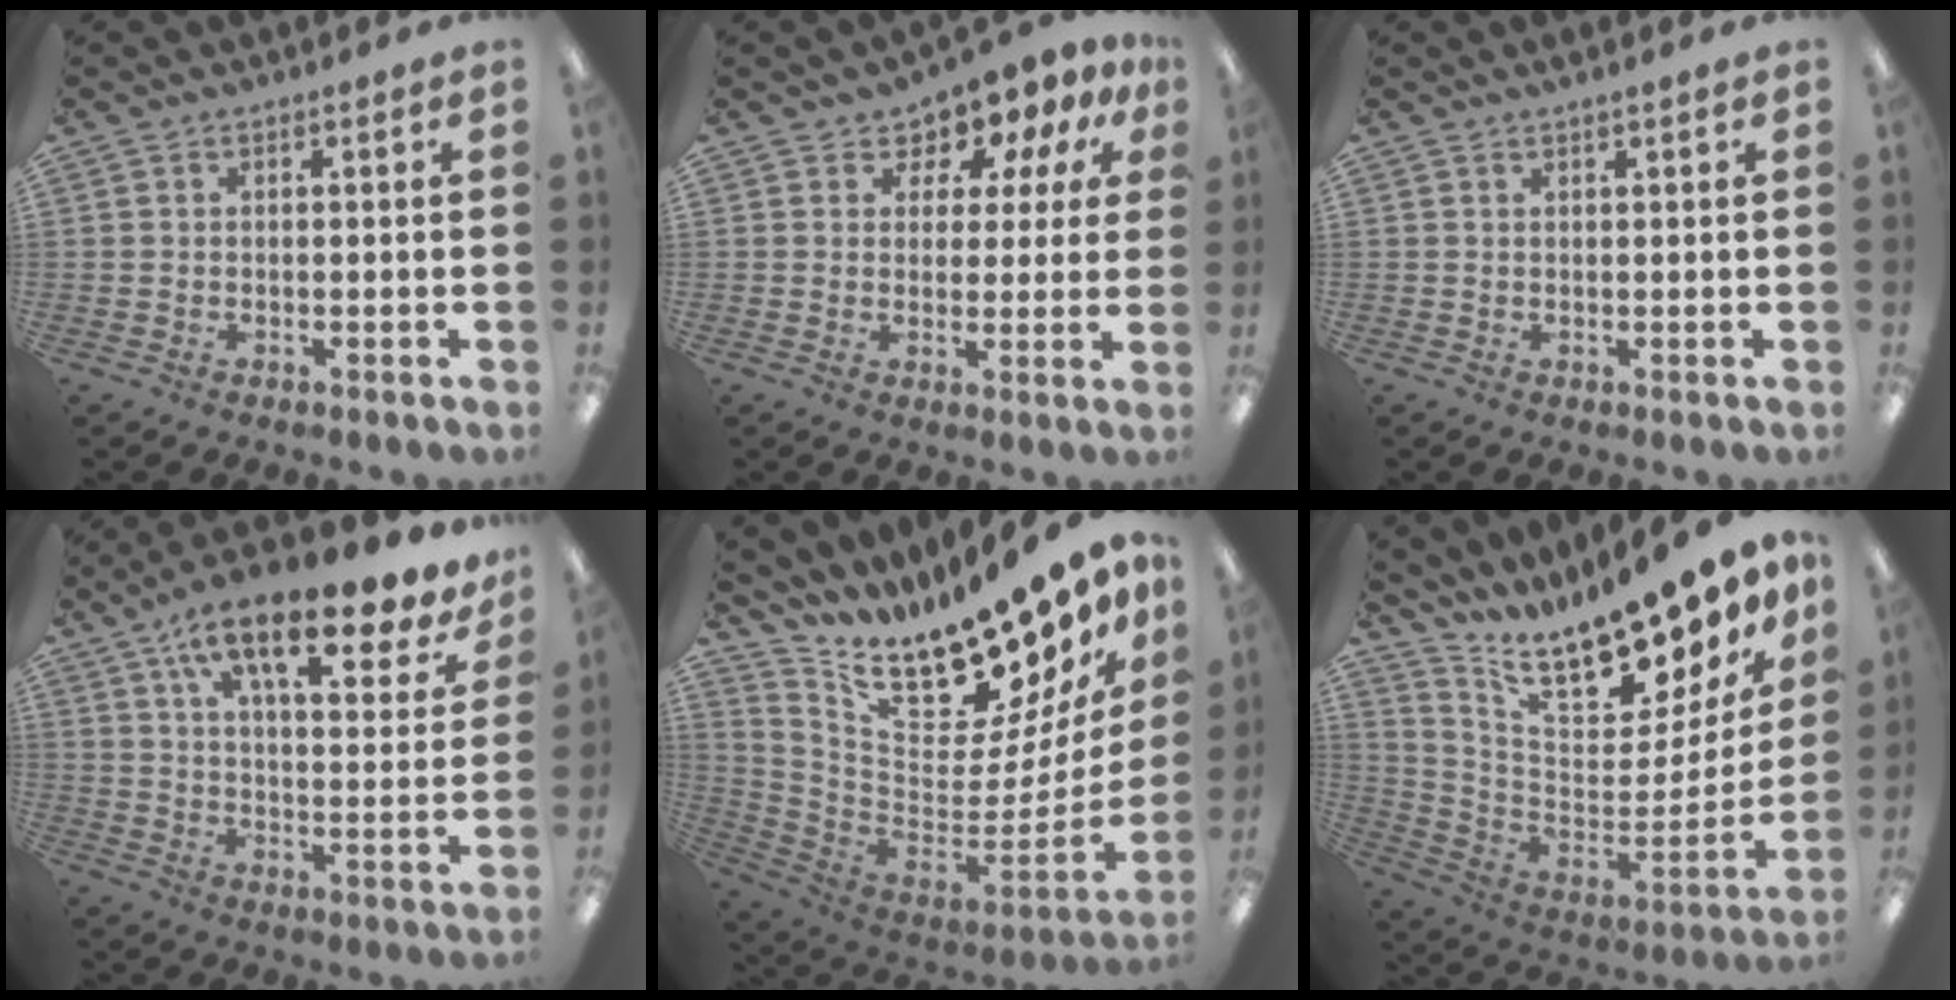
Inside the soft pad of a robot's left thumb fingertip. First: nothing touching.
{"total": 6.8, "force": [4.6, 4.6, 1.9], "torque": [-0.040, -0.037, 0.083]}
{"total": 1.1, "force": [0.8, 0.0, 0.7], "torque": [-0.013, 0.000, 0.015]}
{"total": 17.9, "force": [12.3, 5.6, 11.8], "torque": [-0.181, -0.074, 0.201]}
{"total": 17.4, "force": [15.1, 4.5, 7.3], "torque": [-0.105, -0.140, 0.251]}
{"total": 16.3, "force": [13.4, 4.6, 8.1], "torque": [-0.111, -0.116, 0.220]}